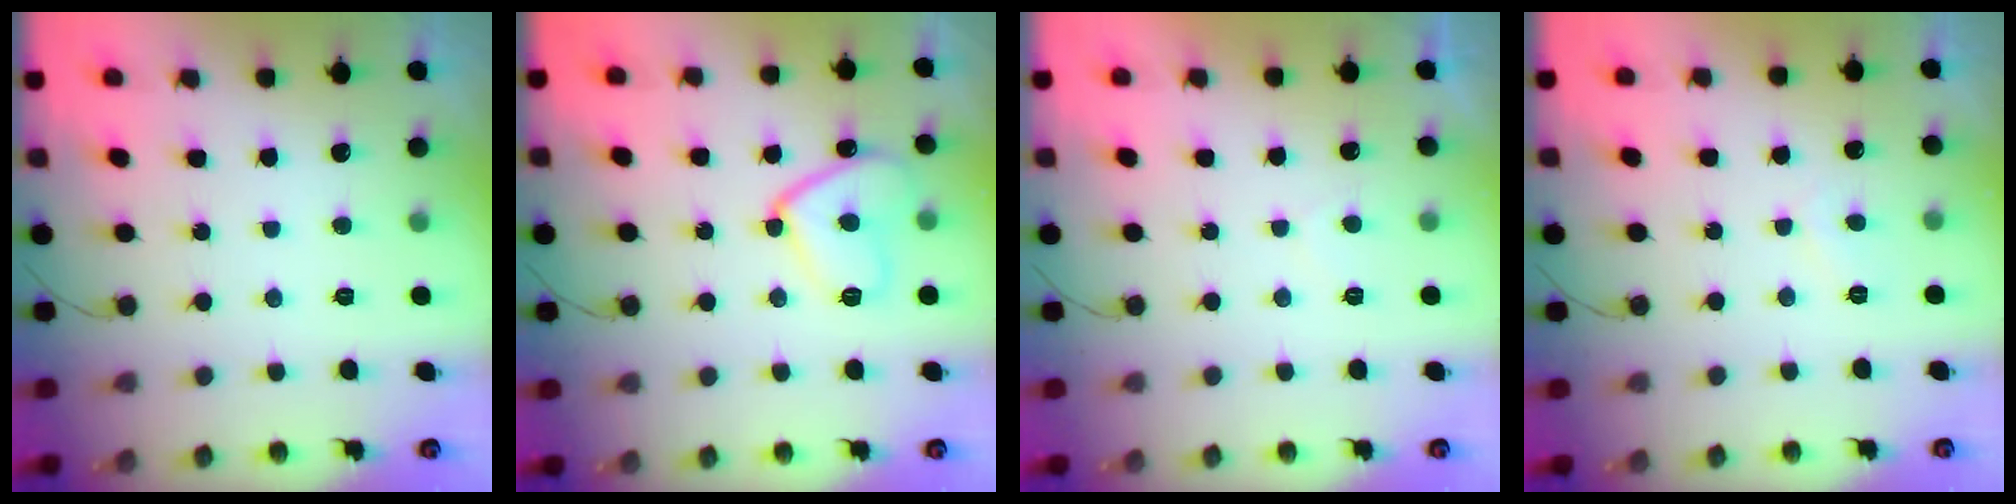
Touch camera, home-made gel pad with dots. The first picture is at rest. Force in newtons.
{"total": 12.3, "press": 12.3, "slide": 1.0}
{"total": 1.7, "press": 1.5, "slide": 0.7}
{"total": 2.7, "press": 2.6, "slide": 0.5}